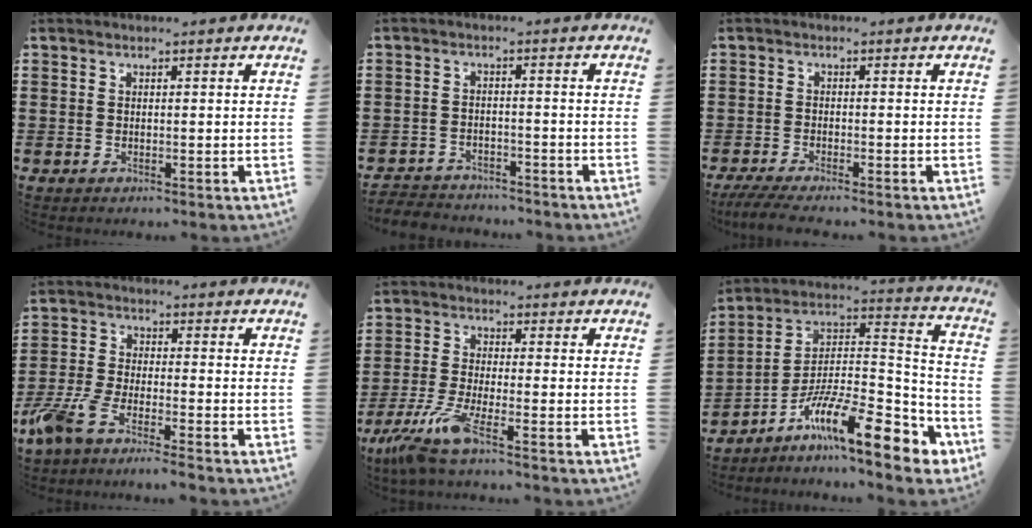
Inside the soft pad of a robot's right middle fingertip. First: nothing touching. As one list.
[{"total": 3.1, "force": [-3.1, 0.6, -0.2], "torque": [-0.004, 0.000, -0.067]}, {"total": 2.7, "force": [-2.3, 0.0, 1.3], "torque": [-0.035, -0.008, -0.048]}, {"total": 5.8, "force": [-4.8, 0.6, 3.2], "torque": [-0.093, -0.016, -0.100]}, {"total": 6.5, "force": [-4.6, 0.3, 4.6], "torque": [-0.115, -0.022, -0.092]}, {"total": 13.6, "force": [-8.8, 2.6, 10.0], "torque": [-0.181, -0.005, -0.166]}]